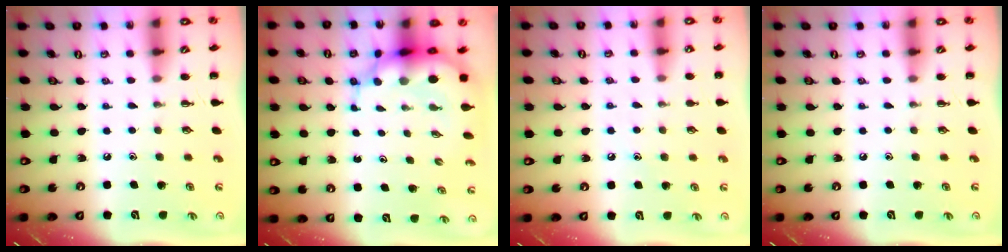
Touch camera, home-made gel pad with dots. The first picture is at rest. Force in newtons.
{"total": 9.2, "press": 8.8, "slide": 2.7}
{"total": 5.0, "press": 4.8, "slide": 1.4}
{"total": 0.0}